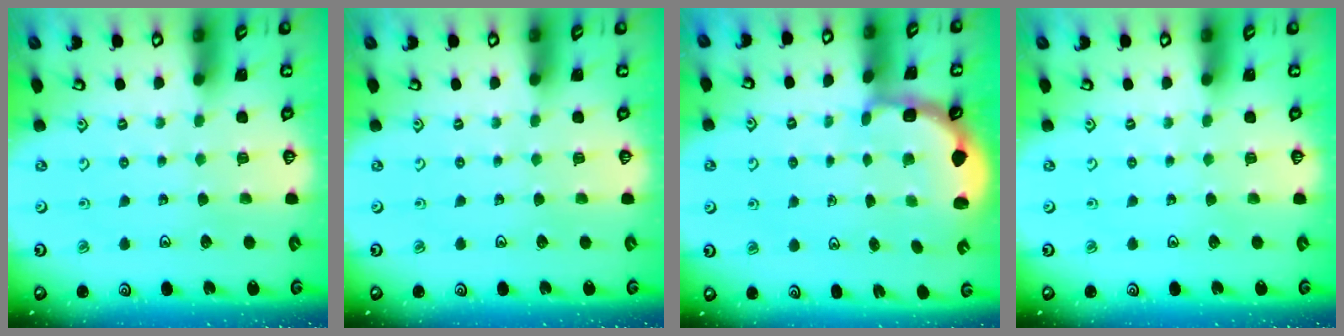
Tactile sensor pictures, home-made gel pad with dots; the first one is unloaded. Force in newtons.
{"total": 0.0}
{"total": 2.5, "press": 2.2, "slide": 1.1}
{"total": 0.0}